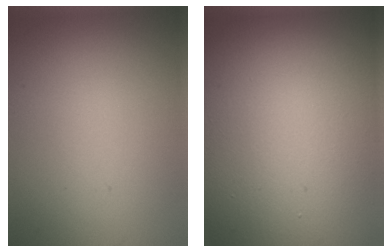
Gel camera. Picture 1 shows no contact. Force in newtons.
{"total": 21.9, "press": 21.9, "slide": 1.2}